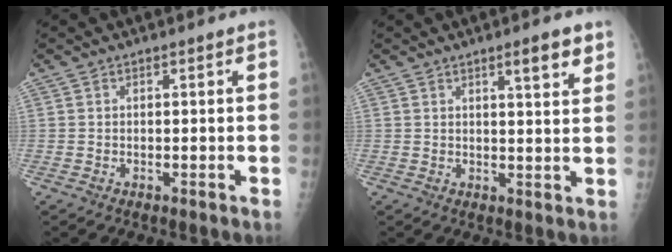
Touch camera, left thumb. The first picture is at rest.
{"total": 5.3, "force": [3.3, 0.9, 4.0], "torque": [-0.049, -0.019, 0.045]}